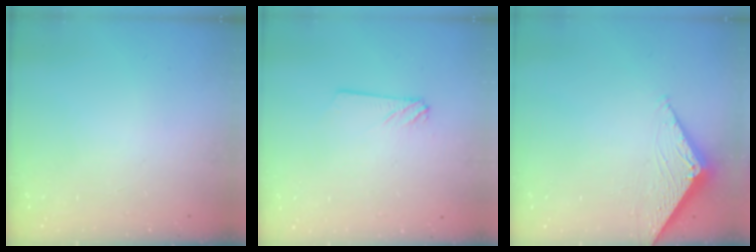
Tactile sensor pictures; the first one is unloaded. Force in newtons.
{"total": 2.4, "press": 2.4, "slide": 0.3}
{"total": 2.8, "press": 2.8, "slide": 0.3}